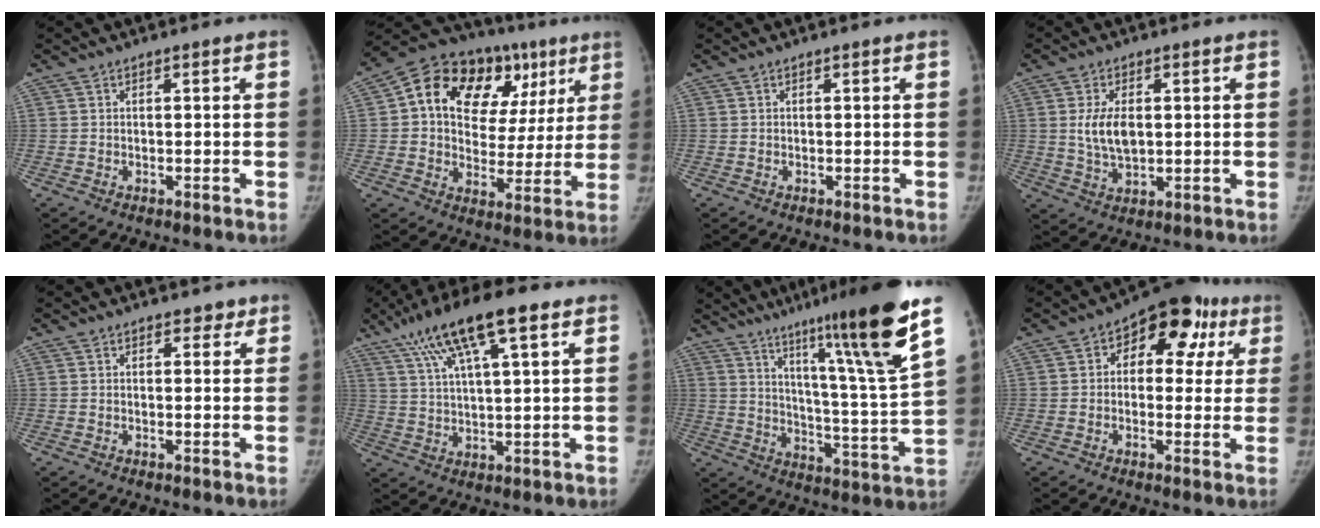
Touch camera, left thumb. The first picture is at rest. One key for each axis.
{"total": 22.6, "fx": 8.5, "fy": 15.4, "fz": 14.3, "tx": -0.160, "ty": 0.036, "tz": 0.131}
{"total": 0.0}
{"total": 7.2, "fx": 0.8, "fy": 4.1, "fz": 5.9, "tx": -0.108, "ty": -0.004, "tz": 0.020}
{"total": 1.9, "fx": 1.3, "fy": 1.1, "fz": 0.8, "tx": 0.007, "ty": -0.005, "tz": 0.012}
{"total": 15.7, "fx": 8.5, "fy": 3.8, "fz": 12.7, "tx": -0.220, "ty": -0.001, "tz": 0.151}
{"total": 22.1, "fx": 13.6, "fy": 0.9, "fz": 17.4, "tx": -0.237, "ty": -0.060, "tz": 0.209}
{"total": 13.7, "fx": 4.5, "fy": 8.8, "fz": 9.5, "tx": -0.068, "ty": 0.023, "tz": 0.054}